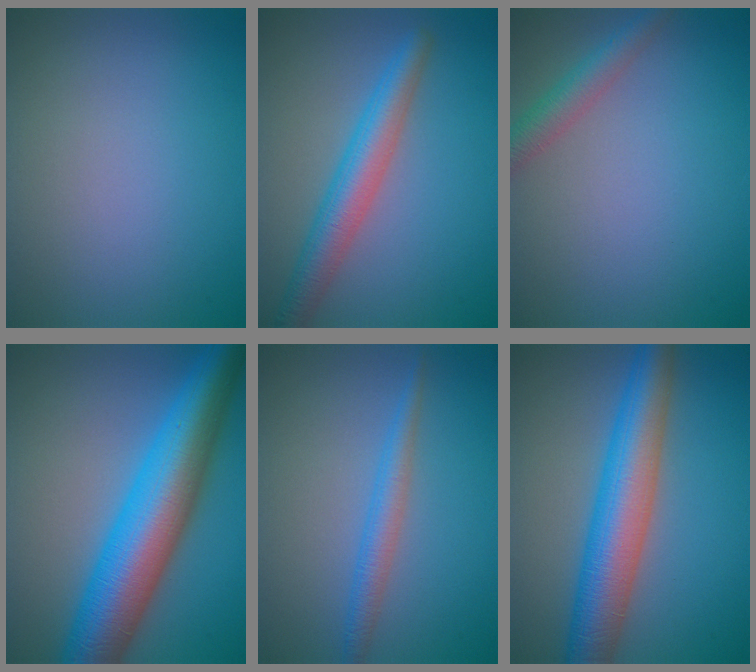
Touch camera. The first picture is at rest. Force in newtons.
{"total": 4.6, "press": 4.6, "slide": 0.2}
{"total": 2.6, "press": 2.6, "slide": 0.1}
{"total": 11.6, "press": 11.6, "slide": 0.1}
{"total": 2.3, "press": 2.3, "slide": 0.1}
{"total": 7.9, "press": 7.9, "slide": 0.4}